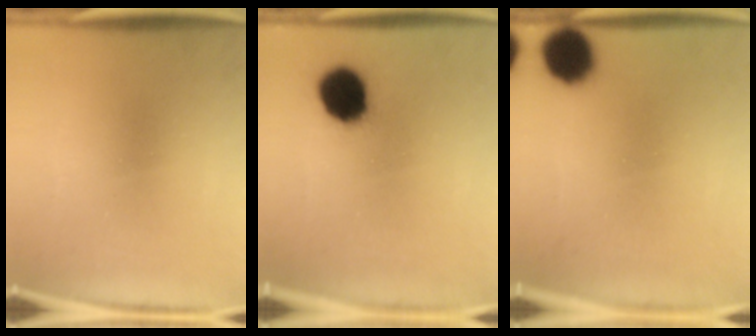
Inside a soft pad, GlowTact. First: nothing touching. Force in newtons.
{"total": 13.2}
{"total": 6.1}